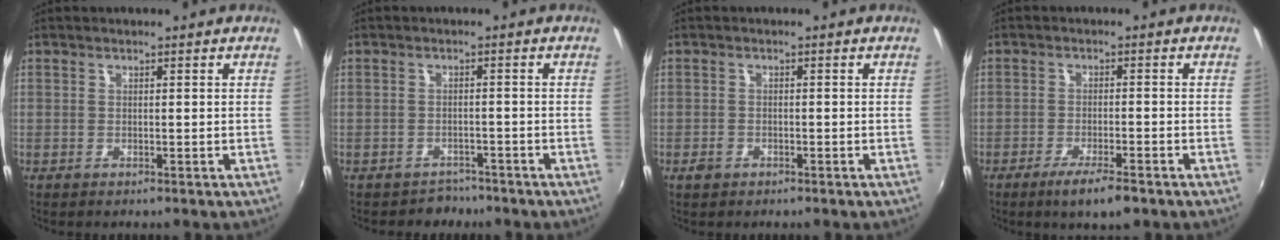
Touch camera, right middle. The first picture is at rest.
{"total": 3.7, "force": [-3.1, 2.1, -0.1], "torque": [-0.007, 0.000, -0.047]}
{"total": 1.9, "force": [-1.2, 1.3, 0.7], "torque": [-0.016, -0.001, -0.022]}
{"total": 6.0, "force": [-4.1, 1.1, 4.2], "torque": [-0.090, -0.014, -0.071]}